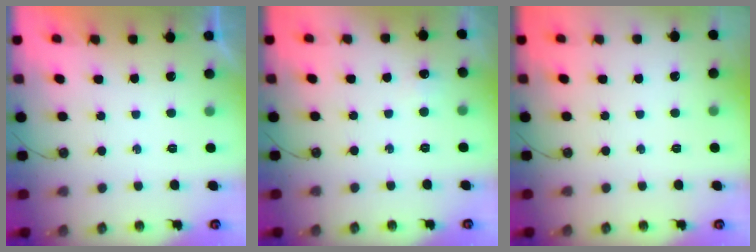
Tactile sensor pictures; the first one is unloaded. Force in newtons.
{"total": 4.1, "press": 4.0, "slide": 1.0}
{"total": 0.0}